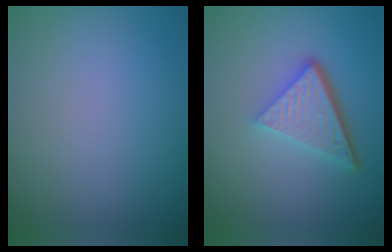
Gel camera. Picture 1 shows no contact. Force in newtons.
{"total": 5.3, "press": 3.6, "slide": 3.8}